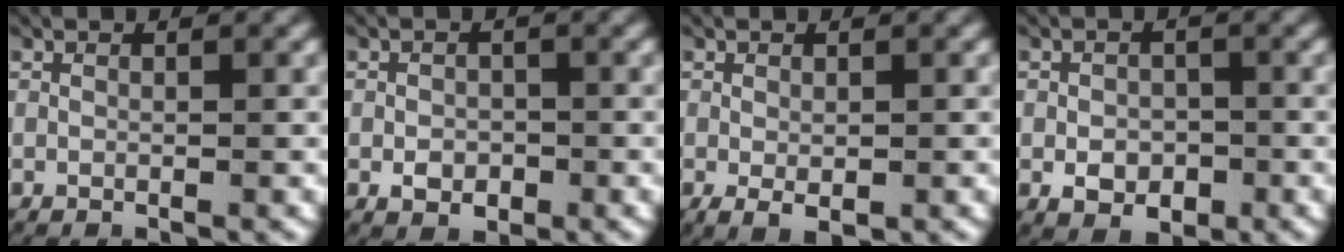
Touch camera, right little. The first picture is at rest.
{"total": 1.9, "force": [-0.9, 1.4, 0.9], "torque": [-0.016, -0.008, -0.011]}
{"total": 2.2, "force": [-1.0, 1.1, 1.7], "torque": [-0.028, -0.012, -0.009]}
{"total": 3.1, "force": [-1.4, 2.3, 1.6], "torque": [-0.024, -0.011, -0.020]}